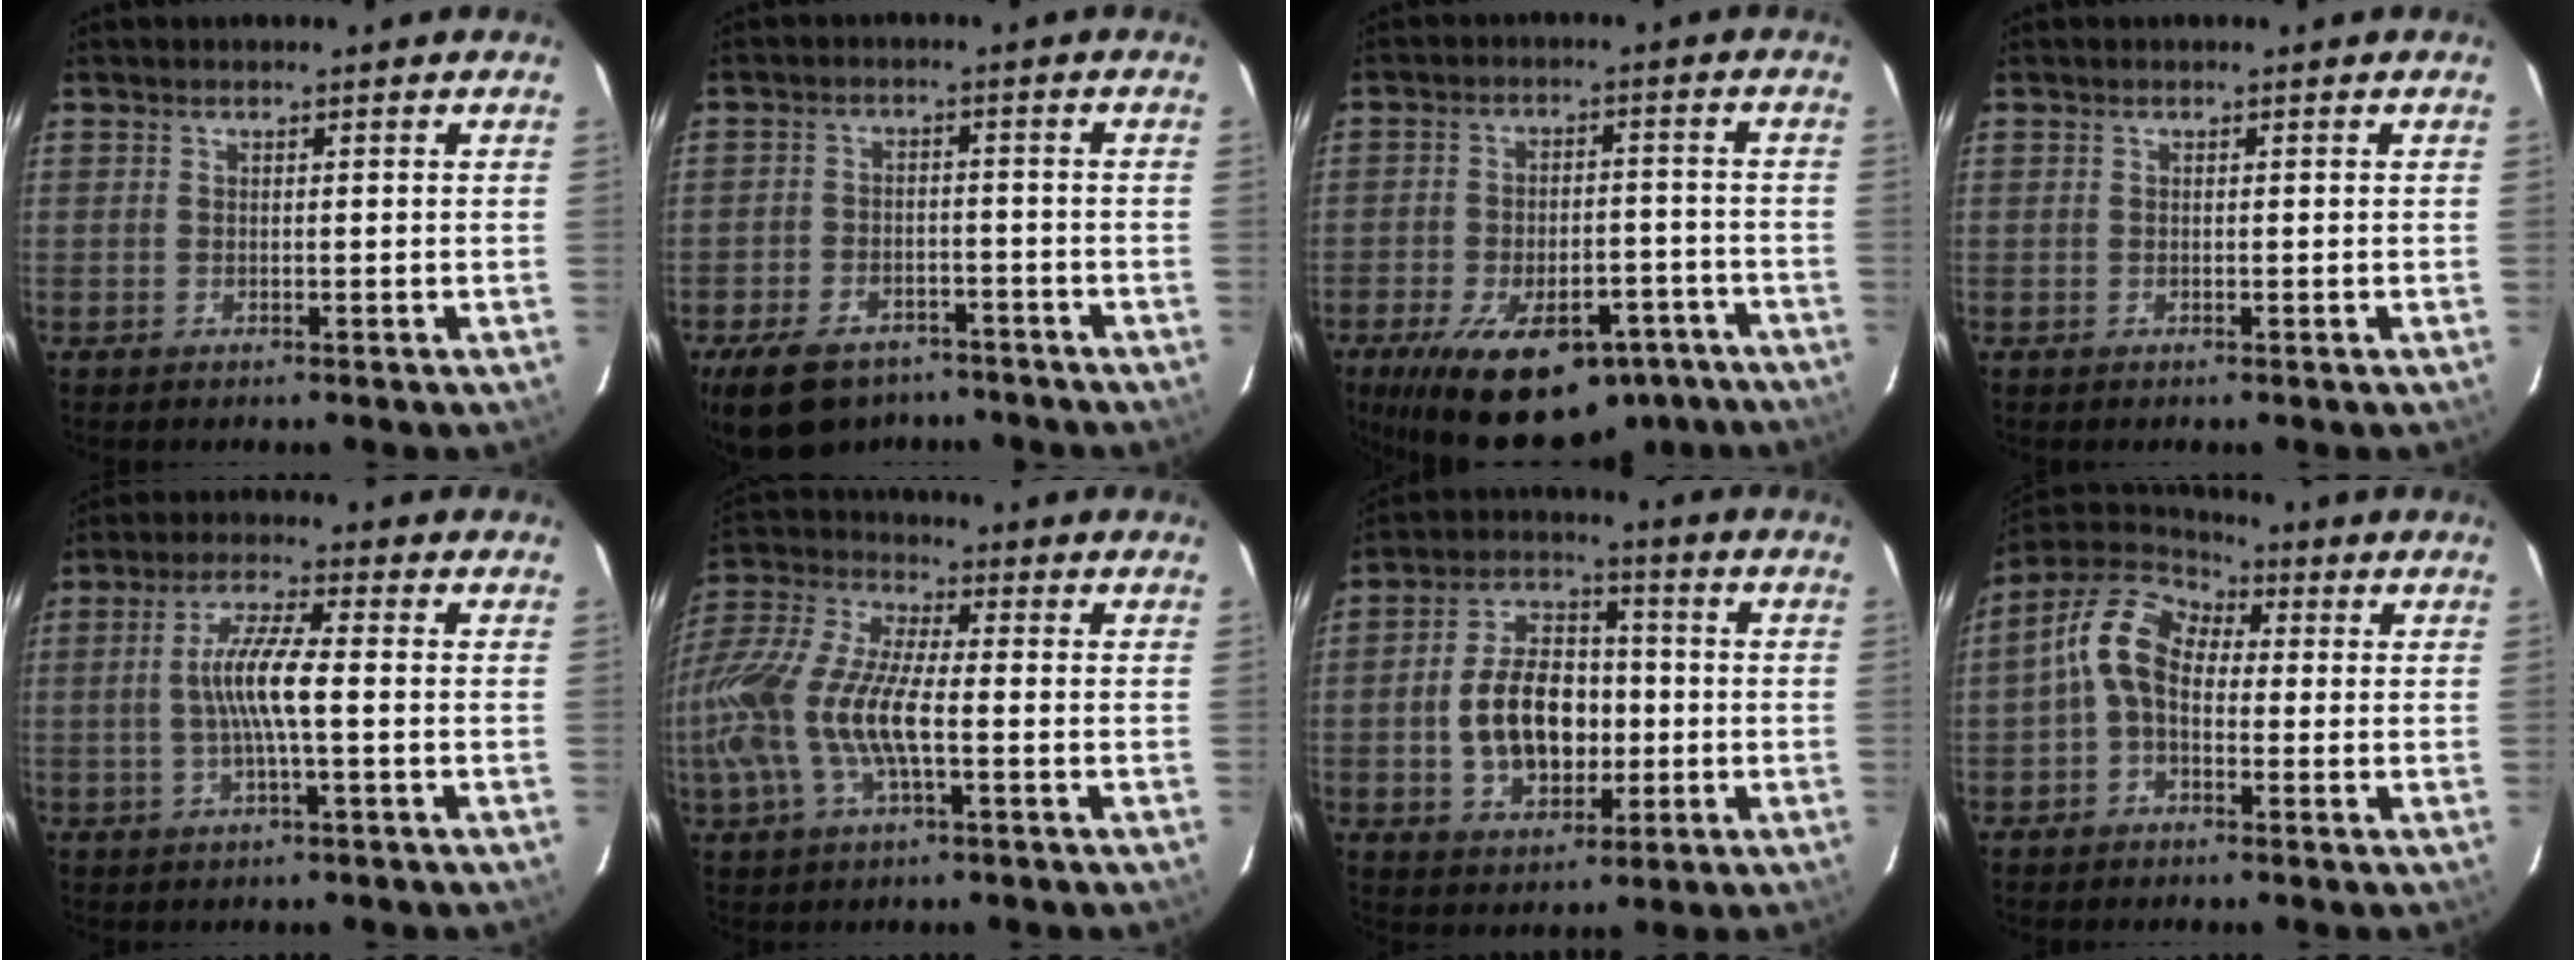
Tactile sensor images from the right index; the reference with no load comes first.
{"total": 14.3, "force": [-10.3, 7.7, 6.3], "torque": [-0.155, 0.003, -0.151]}
{"total": 20.9, "force": [-14.7, 9.4, 11.6], "torque": [-0.217, -0.010, -0.198]}
{"total": 0.0}
{"total": 7.5, "force": [-0.8, 0.6, 7.5], "torque": [-0.146, 0.003, -0.015]}
{"total": 18.3, "force": [-3.4, 6.9, 16.6], "torque": [-0.348, -0.003, -0.071]}
{"total": 13.4, "force": [-1.8, 8.8, 9.9], "torque": [-0.194, 0.025, -0.019]}
{"total": 9.7, "force": [-0.2, 6.7, 7.1], "torque": [-0.138, 0.031, -0.012]}